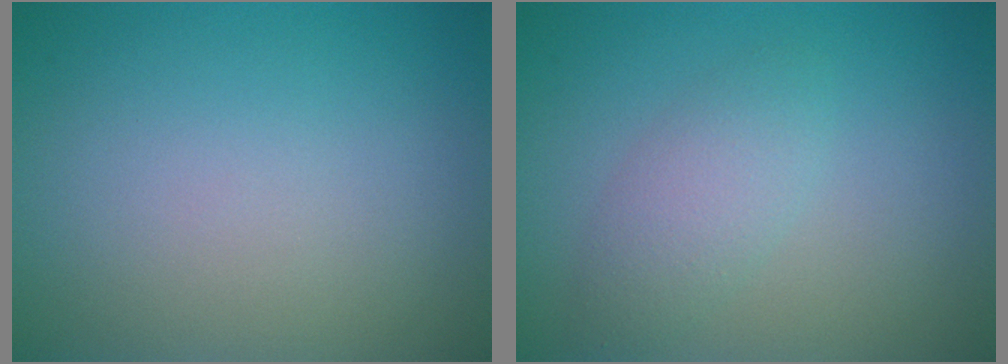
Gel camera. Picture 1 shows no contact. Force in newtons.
{"total": 2.5, "press": 2.5, "slide": 0.1}